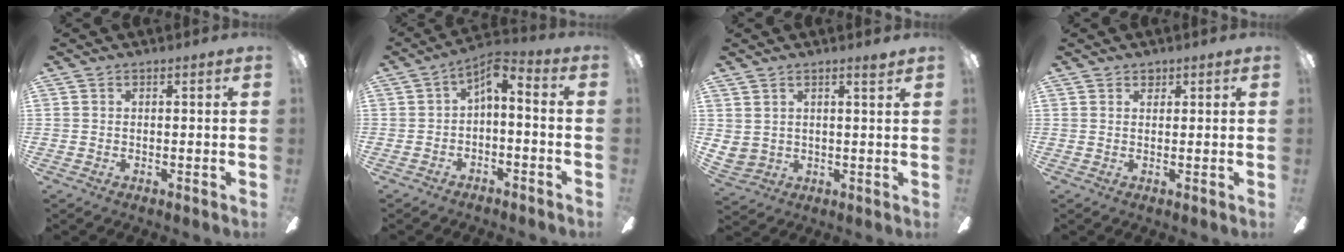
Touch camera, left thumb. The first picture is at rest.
{"total": 4.2, "force": [-0.2, 2.5, 3.3], "torque": [-0.055, 0.000, -0.006]}
{"total": 4.2, "force": [3.2, 2.5, 1.0], "torque": [-0.022, -0.012, 0.060]}
{"total": 1.2, "force": [0.9, 0.8, 0.3], "torque": [0.001, -0.001, 0.014]}